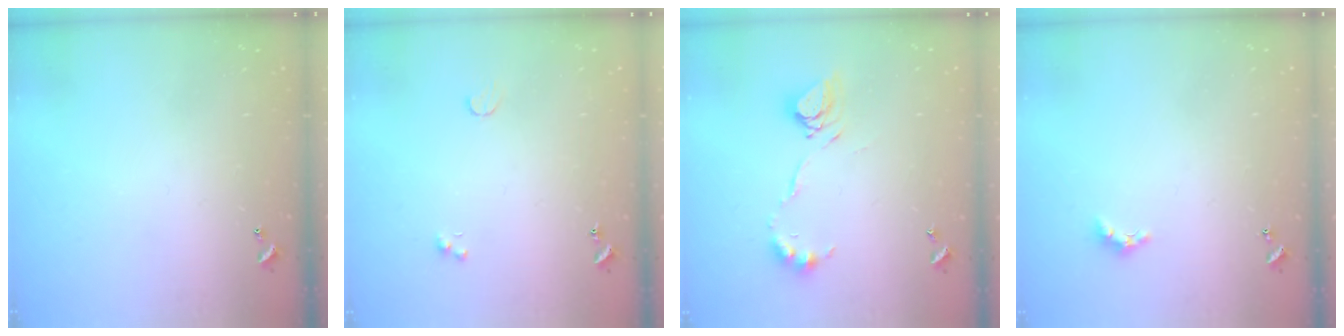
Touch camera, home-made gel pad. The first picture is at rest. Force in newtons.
{"total": 1.1, "press": 1.0, "slide": 0.6}
{"total": 9.5, "press": 9.5, "slide": 0.6}
{"total": 1.7, "press": 1.6, "slide": 0.5}